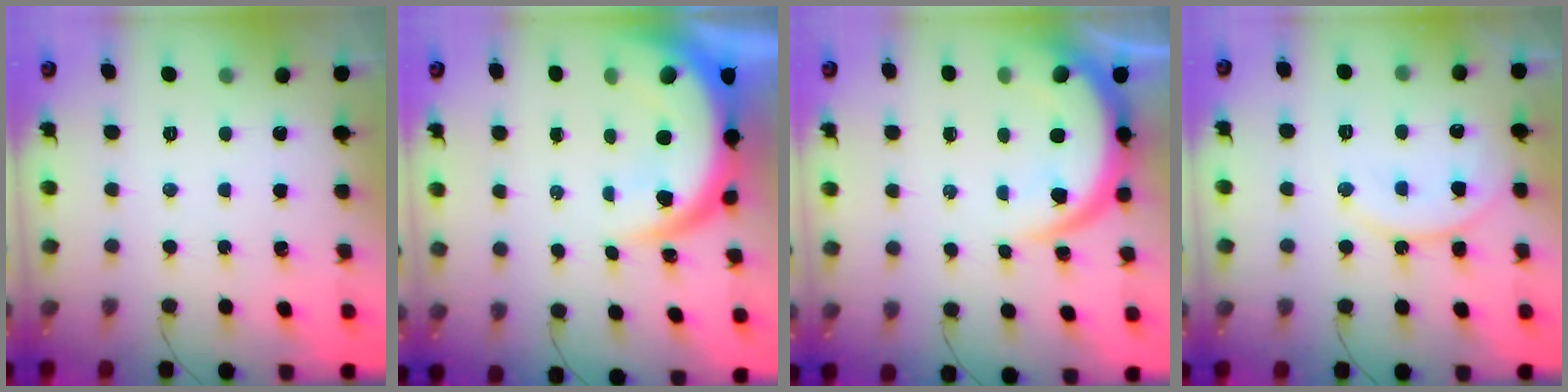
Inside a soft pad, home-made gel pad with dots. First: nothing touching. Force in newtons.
{"total": 12.1, "press": 12.0, "slide": 1.2}
{"total": 9.0, "press": 9.0, "slide": 0.9}
{"total": 12.3, "press": 12.3, "slide": 1.2}